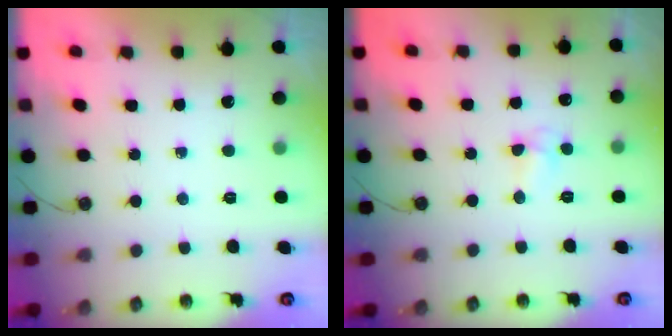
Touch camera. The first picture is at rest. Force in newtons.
{"total": 5.3, "press": 5.3, "slide": 0.6}